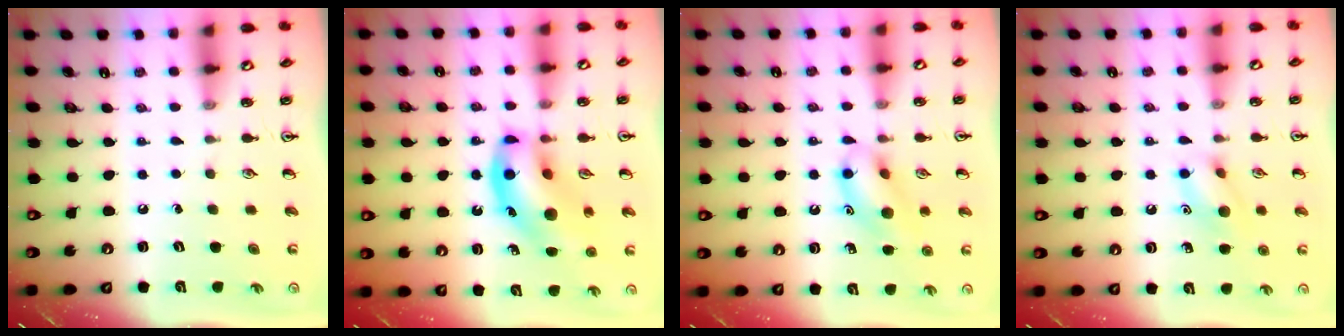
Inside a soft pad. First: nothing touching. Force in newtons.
{"total": 16.3, "press": 15.8, "slide": 3.8}
{"total": 11.8, "press": 11.7, "slide": 1.7}
{"total": 9.5, "press": 9.4, "slide": 1.0}